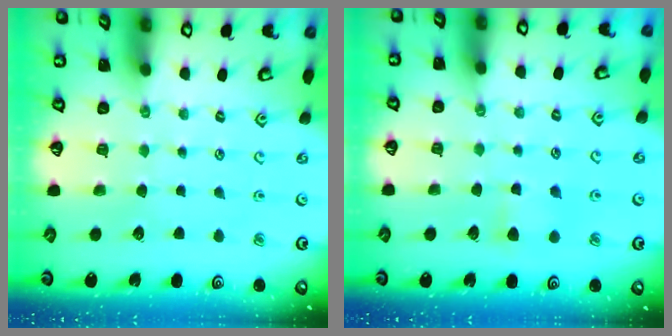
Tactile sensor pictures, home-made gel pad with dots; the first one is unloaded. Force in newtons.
{"total": 4.5, "press": 4.5, "slide": 0.8}